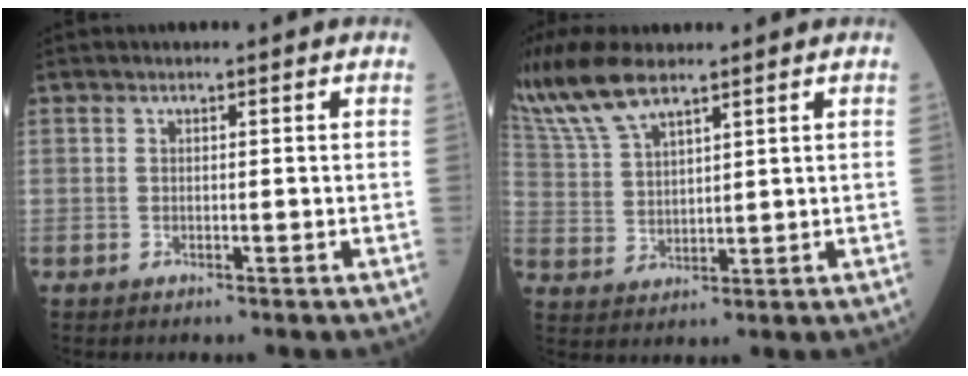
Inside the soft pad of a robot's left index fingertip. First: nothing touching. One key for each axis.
{"total": 10.9, "fx": 8.6, "fy": 2.8, "fz": 6.1, "tx": -0.138, "ty": 0.014, "tz": 0.178}